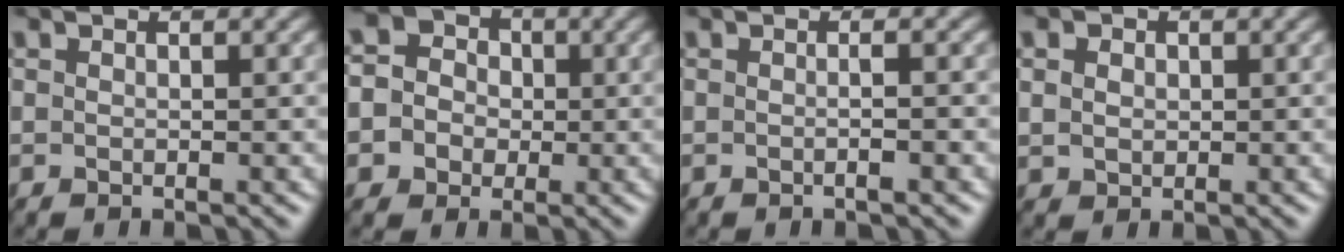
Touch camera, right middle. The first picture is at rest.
{"total": 7.2, "force": [-1.2, 6.8, 2.2], "torque": [-0.044, 0.013, -0.054]}
{"total": 1.7, "force": [-0.1, 0.6, 1.6], "torque": [-0.007, -0.007, -0.010]}
{"total": 2.0, "force": [0.6, 1.6, 1.0], "torque": [-0.022, 0.007, 0.009]}